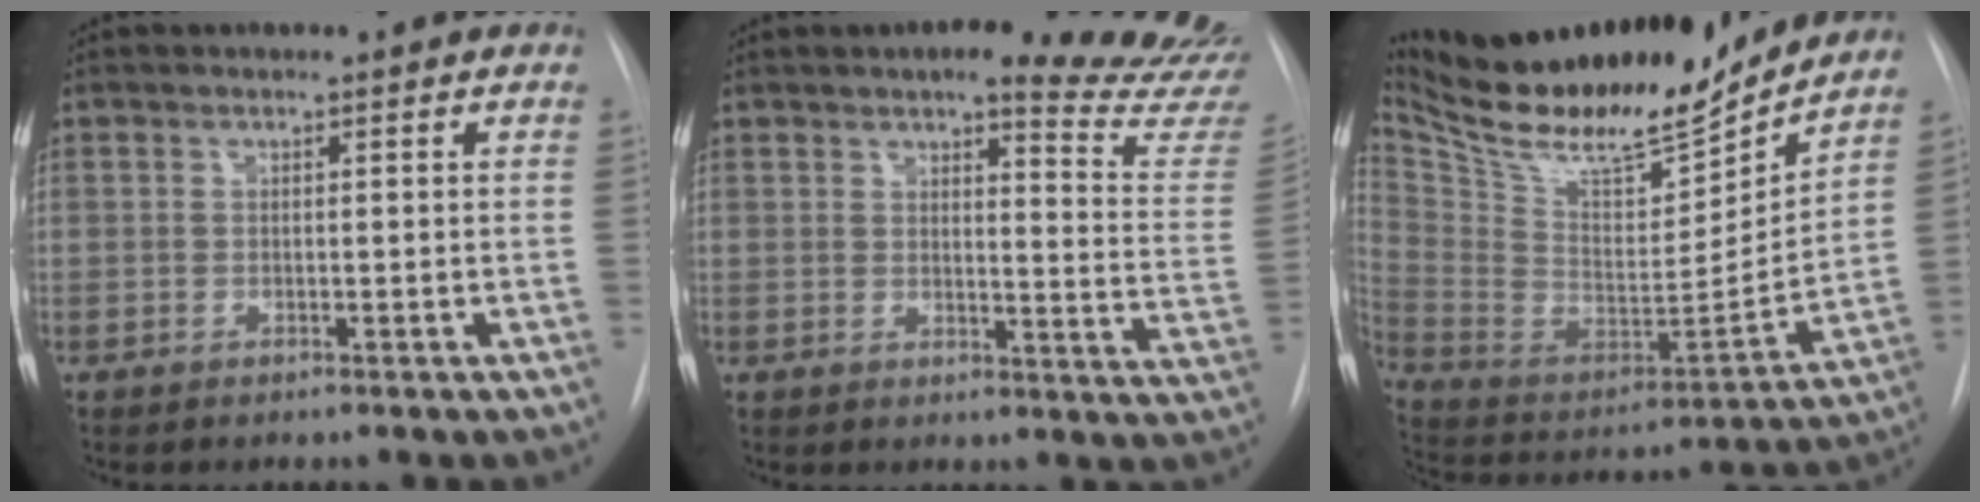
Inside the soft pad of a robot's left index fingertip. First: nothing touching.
{"total": 18.4, "force": [16.8, 1.2, 7.5], "torque": [-0.074, -0.095, 0.177]}
{"total": 25.7, "force": [22.9, 4.8, 10.5], "torque": [-0.194, -0.038, 0.369]}